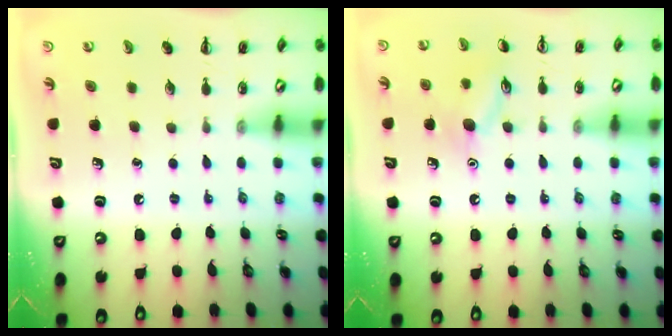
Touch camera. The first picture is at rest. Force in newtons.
{"total": 9.6, "press": 9.6, "slide": 0.9}